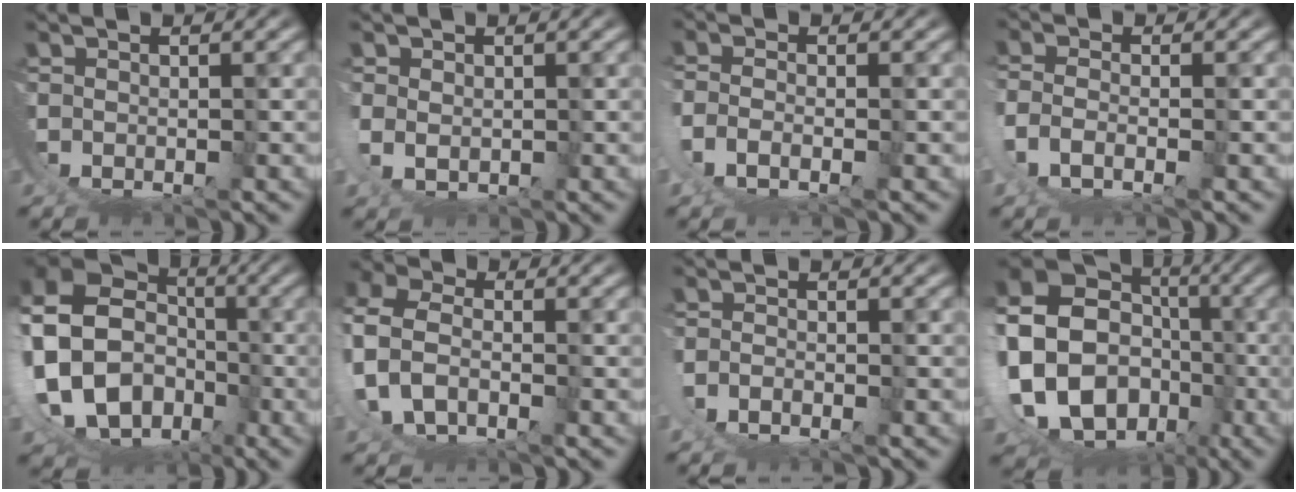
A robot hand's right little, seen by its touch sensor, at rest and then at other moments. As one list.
[{"total": 1.9, "force": [0.4, 1.0, 1.6], "torque": [-0.043, -0.017, 0.021]}, {"total": 2.6, "force": [-0.8, 0.2, 2.5], "torque": [-0.054, -0.010, -0.007]}, {"total": 2.8, "force": [-0.8, 0.5, 2.7], "torque": [-0.063, -0.012, -0.006]}, {"total": 15.4, "force": [-1.0, 12.5, 8.9], "torque": [-0.200, -0.042, -0.013]}, {"total": 4.4, "force": [0.2, 3.0, 3.3], "torque": [-0.094, -0.007, 0.005]}, {"total": 1.5, "force": [-0.8, -0.1, 1.3], "torque": [-0.027, -0.004, -0.014]}, {"total": 18.4, "force": [-3.2, 15.1, 10.0], "torque": [-0.230, -0.068, -0.037]}]